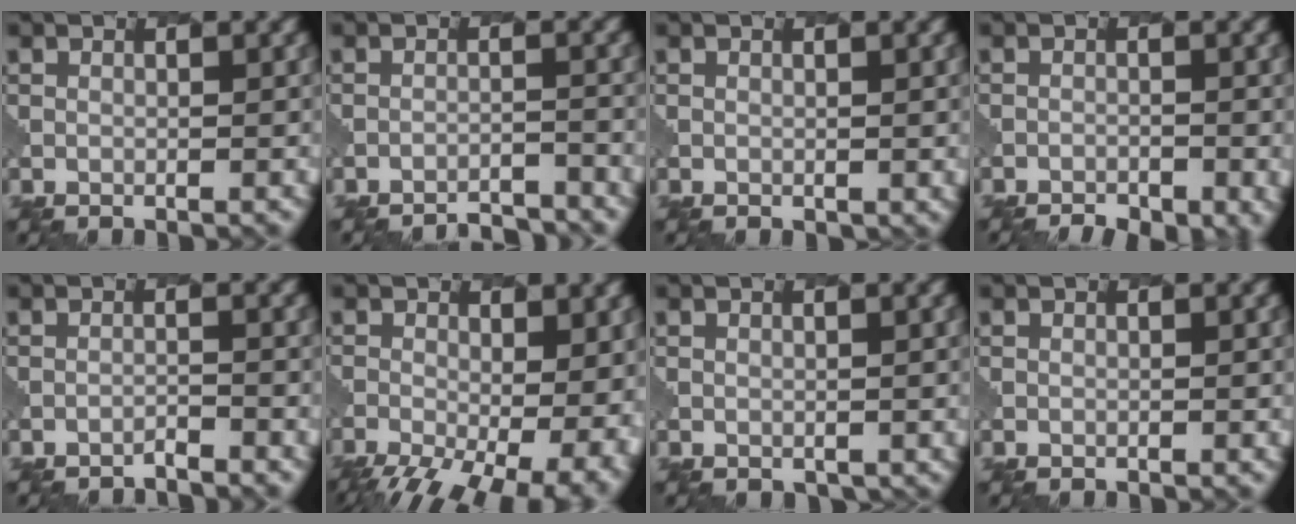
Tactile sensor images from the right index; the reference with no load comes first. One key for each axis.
{"total": 4.1, "fx": -4.0, "fy": 0.4, "fz": 0.6, "tx": -0.006, "ty": 0.002, "tz": -0.058}
{"total": 1.0, "fx": 0.2, "fy": 0.7, "fz": 0.7, "tx": -0.009, "ty": -0.003, "tz": 0.005}
{"total": 5.7, "fx": -4.6, "fy": 2.3, "fz": 2.4, "tx": -0.022, "ty": -0.002, "tz": -0.049}
{"total": 1.2, "fx": -1.2, "fy": 0.0, "fz": 0.0, "tx": 0.010, "ty": 0.000, "tz": -0.028}
{"total": 12.3, "fx": -5.4, "fy": 6.0, "fz": 9.2, "tx": -0.146, "ty": -0.043, "tz": -0.060}
{"total": 0.9, "fx": 0.1, "fy": 0.8, "fz": 0.3, "tx": -0.007, "ty": -0.006, "tz": 0.004}
{"total": 0.0}